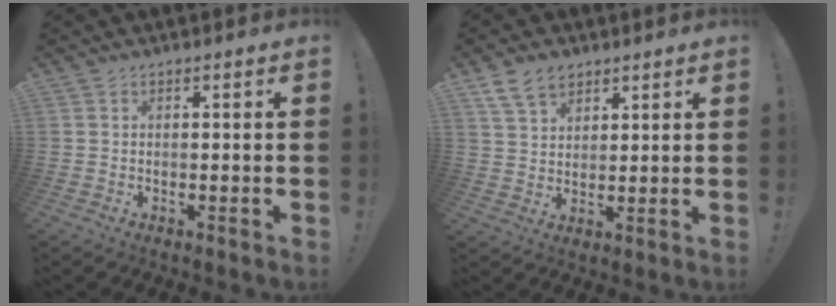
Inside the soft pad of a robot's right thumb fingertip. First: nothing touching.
{"total": 8.7, "force": [5.6, 5.8, 3.2], "torque": [-0.051, -0.023, 0.110]}